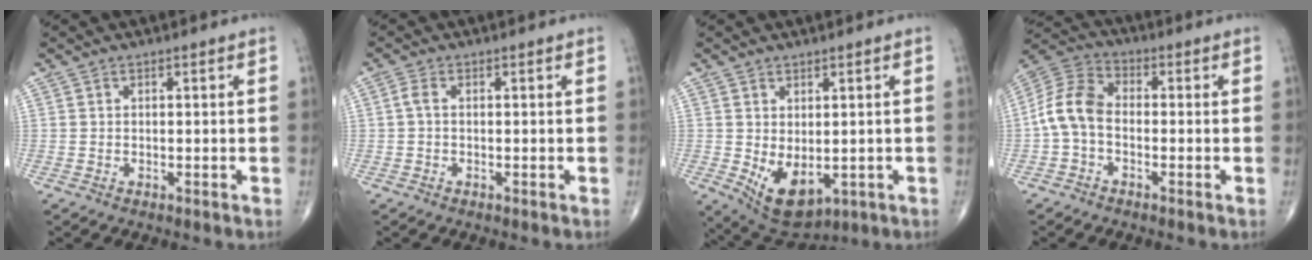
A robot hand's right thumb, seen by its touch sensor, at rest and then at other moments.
{"total": 1.5, "force": [0.0, 0.8, 1.3], "torque": [-0.030, 0.002, -0.004]}
{"total": 8.5, "force": [-1.2, 4.9, 6.8], "torque": [-0.099, -0.008, 0.005]}
{"total": 8.9, "force": [-1.5, 5.8, 6.5], "torque": [-0.128, 0.028, -0.045]}